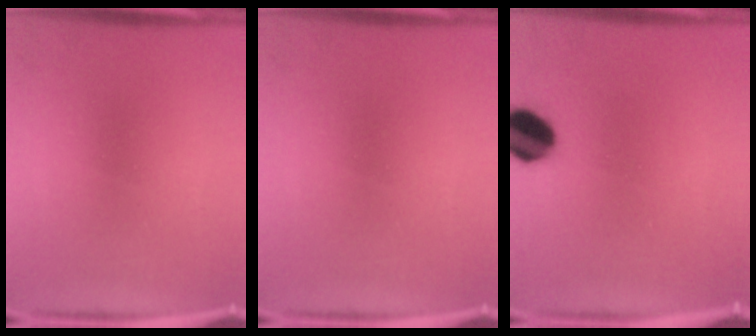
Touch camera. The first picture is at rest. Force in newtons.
{"total": 0.0}
{"total": 10.1}